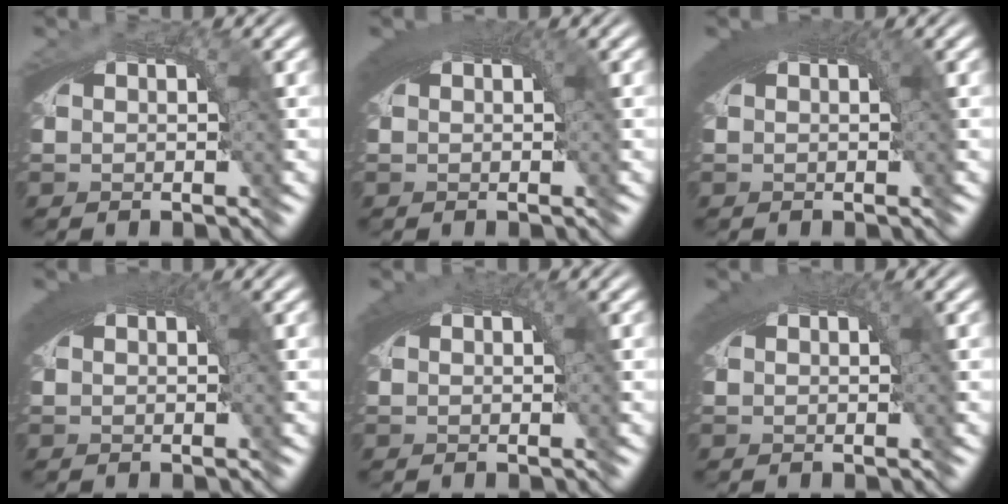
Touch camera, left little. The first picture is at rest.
{"total": 2.9, "force": [1.2, 0.7, 2.6], "torque": [-0.029, 0.010, 0.015]}
{"total": 3.6, "force": [1.3, 1.0, 3.2], "torque": [-0.037, 0.014, 0.016]}
{"total": 3.2, "force": [1.3, 0.8, 2.8], "torque": [-0.032, 0.012, 0.015]}
{"total": 2.0, "force": [0.8, 0.2, 1.8], "torque": [-0.022, 0.006, 0.011]}
{"total": 2.0, "force": [0.9, 0.4, 1.8], "torque": [-0.020, 0.006, 0.012]}